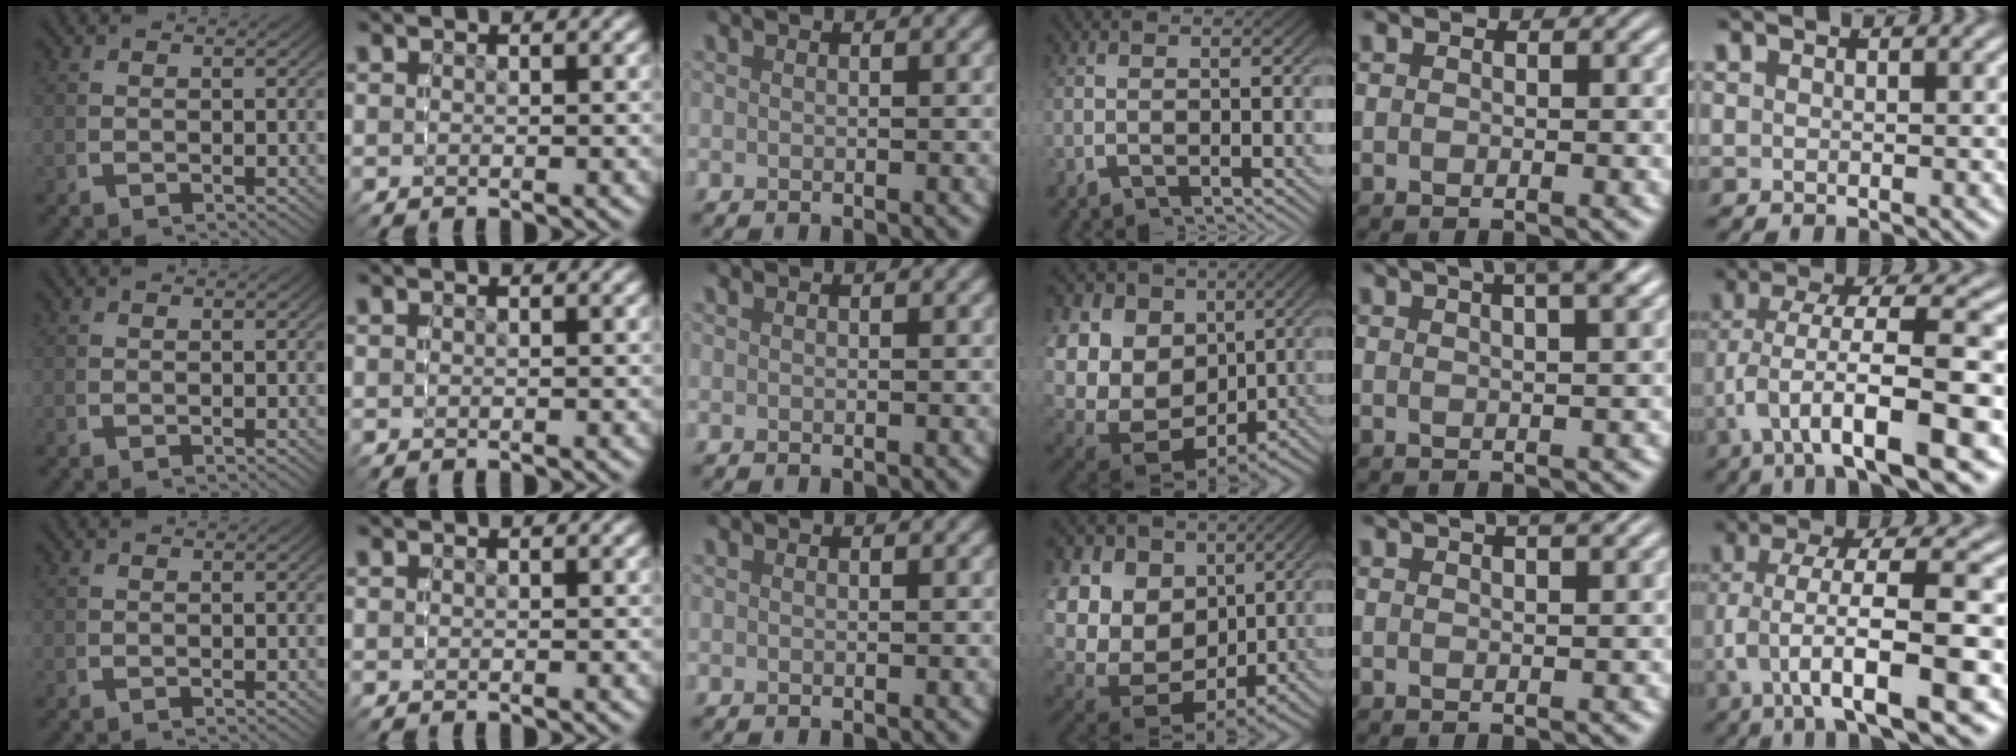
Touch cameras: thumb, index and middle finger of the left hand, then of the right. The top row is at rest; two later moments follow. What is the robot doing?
{"motion": "grasp_and_lifting", "object": "sponge"}